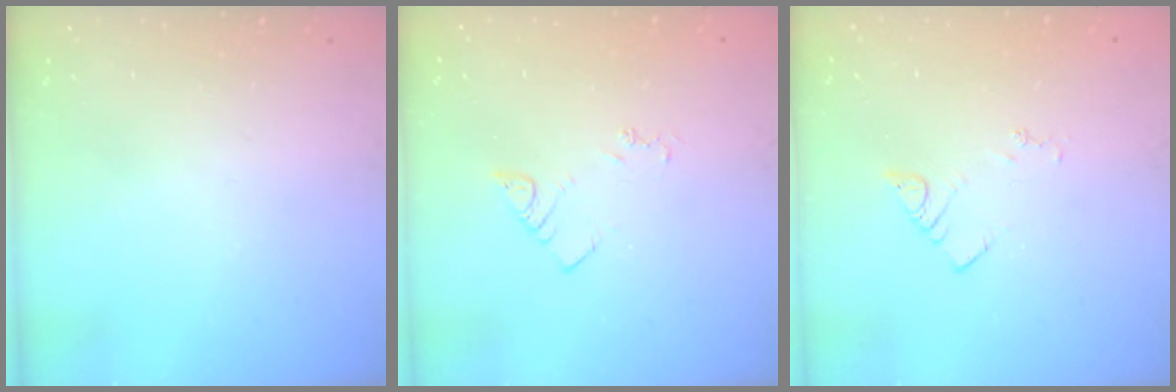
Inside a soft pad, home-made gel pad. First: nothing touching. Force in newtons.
{"total": 3.2, "press": 3.2, "slide": 0.5}
{"total": 2.4, "press": 2.3, "slide": 0.4}